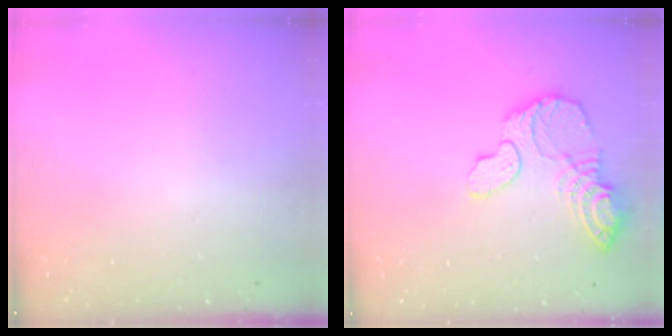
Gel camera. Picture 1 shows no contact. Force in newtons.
{"total": 14.9, "press": 14.8, "slide": 1.5}